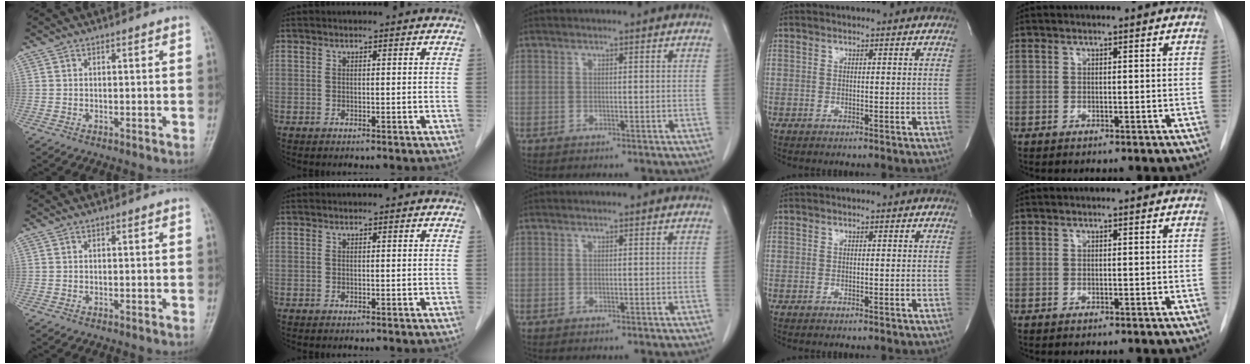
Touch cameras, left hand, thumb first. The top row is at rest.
{}